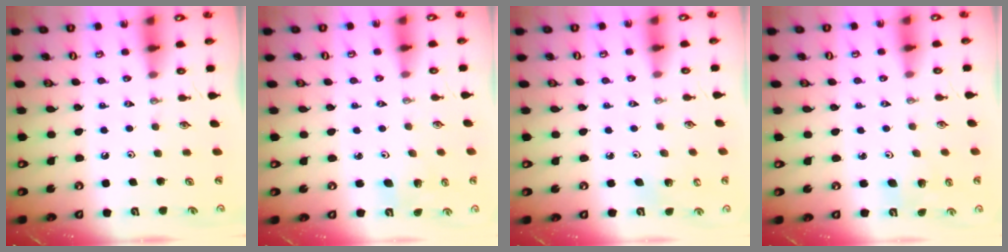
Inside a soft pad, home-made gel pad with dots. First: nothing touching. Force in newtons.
{"total": 4.7, "press": 4.1, "slide": 2.1}
{"total": 4.8, "press": 4.6, "slide": 1.3}
{"total": 4.7, "press": 4.1, "slide": 2.1}